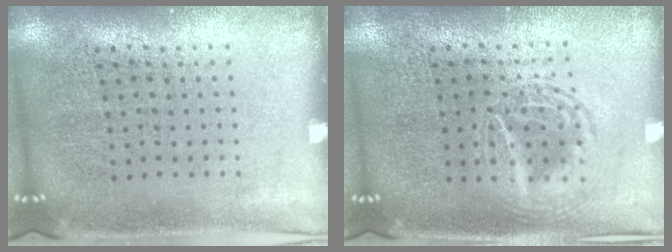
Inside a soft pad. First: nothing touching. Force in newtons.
{"total": 1.4, "press": 1.4, "slide": 0.1}